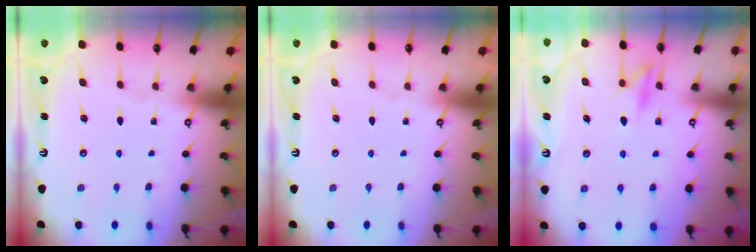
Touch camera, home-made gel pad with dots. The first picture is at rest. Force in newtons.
{"total": 0.0}
{"total": 11.0, "press": 11.0, "slide": 0.2}